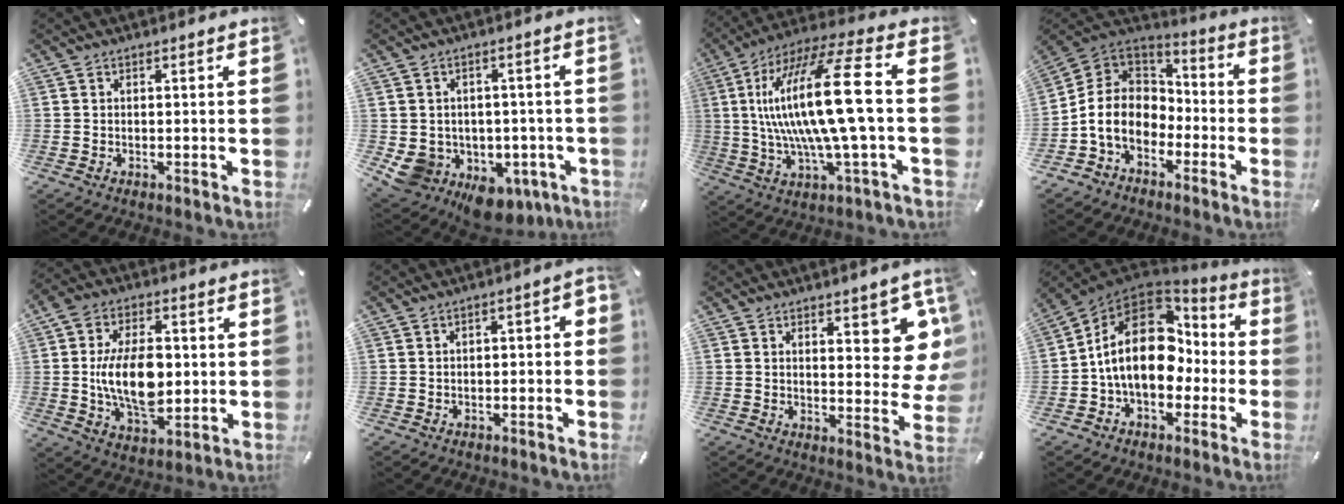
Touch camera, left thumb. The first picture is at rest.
{"total": 8.2, "force": [-2.6, 7.4, 2.3], "torque": [-0.035, -0.007, -0.032]}
{"total": 21.7, "force": [1.7, 4.5, 21.2], "torque": [-0.425, -0.008, 0.010]}
{"total": 11.4, "force": [-4.4, 9.3, 5.0], "torque": [-0.127, 0.025, -0.081]}
{"total": 15.0, "force": [0.0, 9.2, 11.9], "torque": [-0.229, -0.003, 0.000]}
{"total": 3.1, "force": [-2.1, 1.3, 1.8], "torque": [-0.028, 0.016, -0.041]}
{"total": 10.1, "force": [4.9, 4.6, 7.5], "torque": [-0.078, -0.034, 0.082]}
{"total": 18.0, "force": [1.9, 13.0, 12.3], "torque": [-0.221, -0.011, 0.033]}